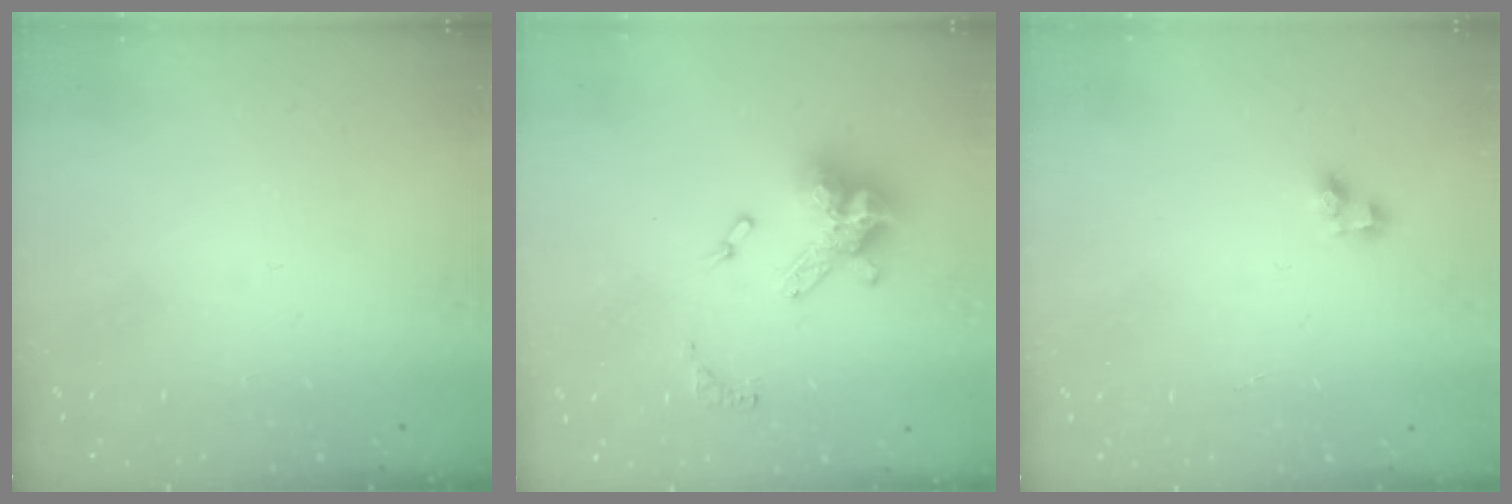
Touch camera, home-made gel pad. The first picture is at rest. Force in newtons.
{"total": 14.1, "press": 14.1, "slide": 0.9}
{"total": 3.9, "press": 3.9, "slide": 0.6}